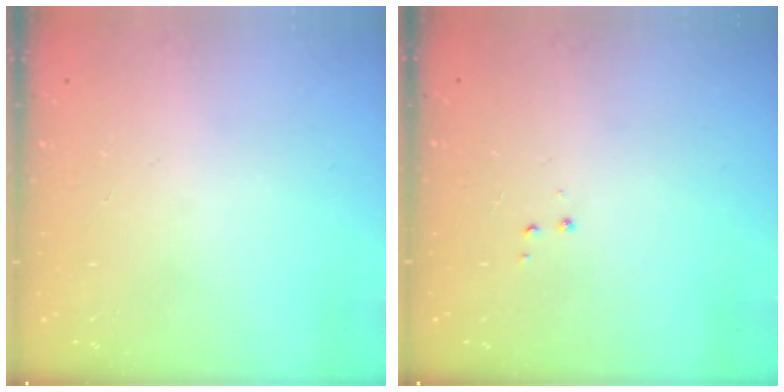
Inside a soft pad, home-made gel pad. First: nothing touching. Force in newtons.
{"total": 2.9, "press": 2.8, "slide": 0.4}